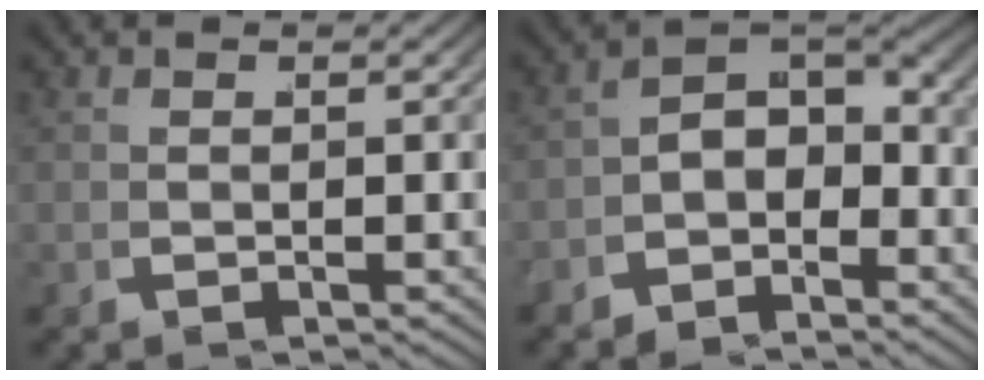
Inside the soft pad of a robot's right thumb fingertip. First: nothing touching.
{"total": 5.2, "force": [-1.1, 3.6, 3.6], "torque": [-0.052, -0.007, -0.024]}